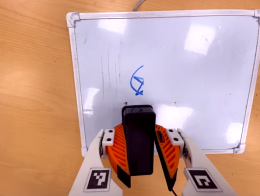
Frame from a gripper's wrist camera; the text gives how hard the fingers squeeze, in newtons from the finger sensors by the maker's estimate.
{"total": 8.6, "left": 8.9, "right": 8.2}